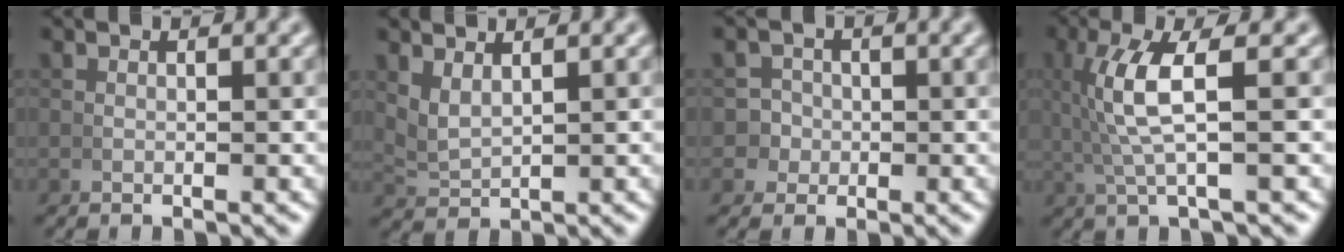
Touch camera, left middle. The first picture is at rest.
{"total": 2.8, "force": [1.9, 1.4, 1.7], "torque": [-0.040, -0.004, 0.046]}
{"total": 2.9, "force": [-0.6, 2.7, 0.8], "torque": [-0.019, -0.010, -0.009]}
{"total": 4.9, "force": [1.0, 0.8, 4.8], "torque": [-0.093, 0.013, 0.018]}